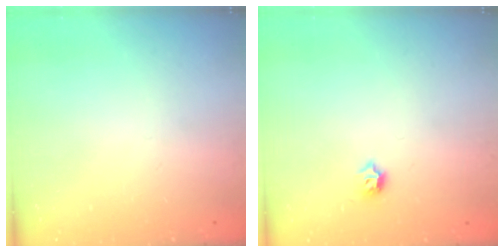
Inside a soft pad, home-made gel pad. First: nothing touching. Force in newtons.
{"total": 3.7, "press": 3.6, "slide": 0.6}